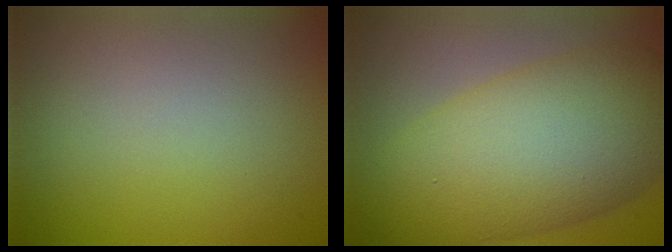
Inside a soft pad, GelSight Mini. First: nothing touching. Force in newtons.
{"total": 11.2, "press": 11.2, "slide": 0.3}